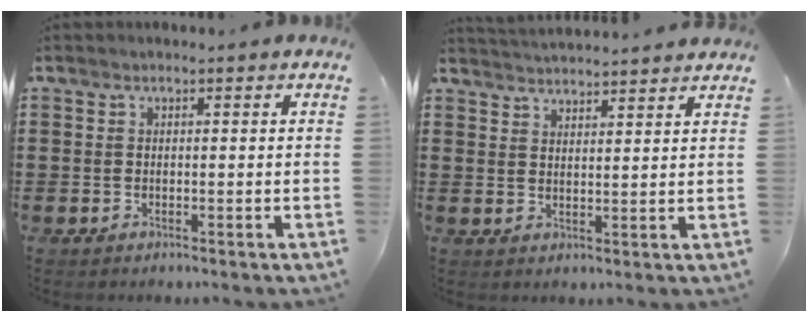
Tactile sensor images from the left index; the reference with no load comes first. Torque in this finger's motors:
{"motor_torque": [-0.08, -0.08, 0.21, 0.02]}